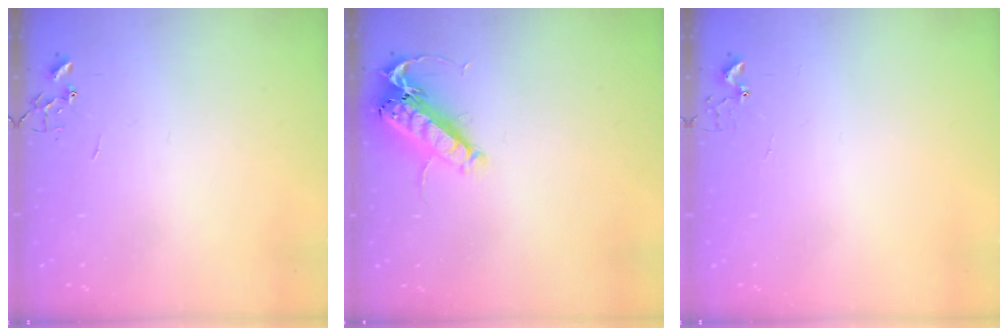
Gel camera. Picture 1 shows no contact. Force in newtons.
{"total": 14.2, "press": 14.0, "slide": 2.5}
{"total": 3.8, "press": 3.8, "slide": 0.3}